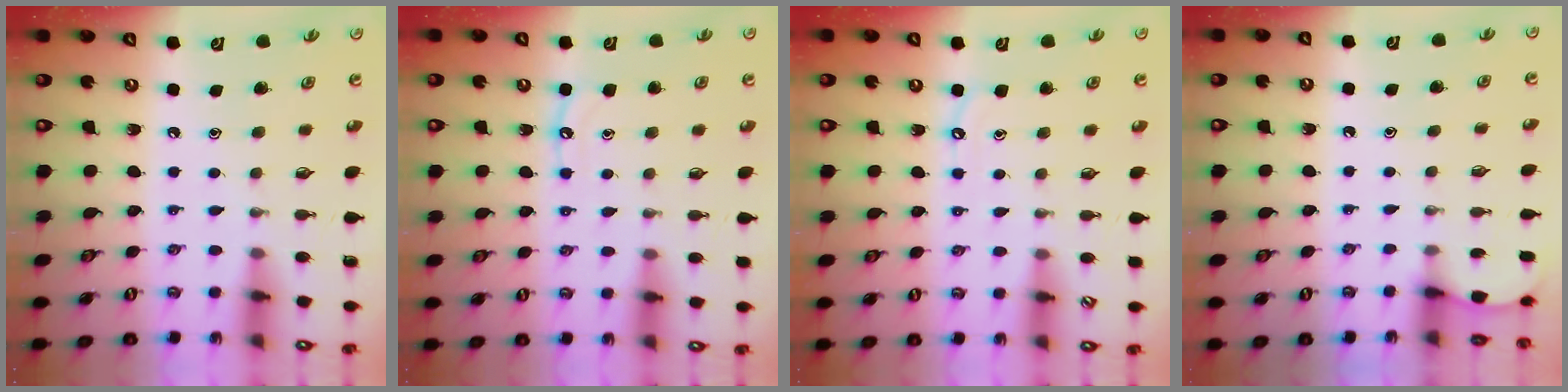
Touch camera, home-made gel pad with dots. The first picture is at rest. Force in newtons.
{"total": 5.9, "press": 5.9, "slide": 0.6}
{"total": 3.6, "press": 3.6, "slide": 0.2}
{"total": 2.4, "press": 2.4, "slide": 0.2}